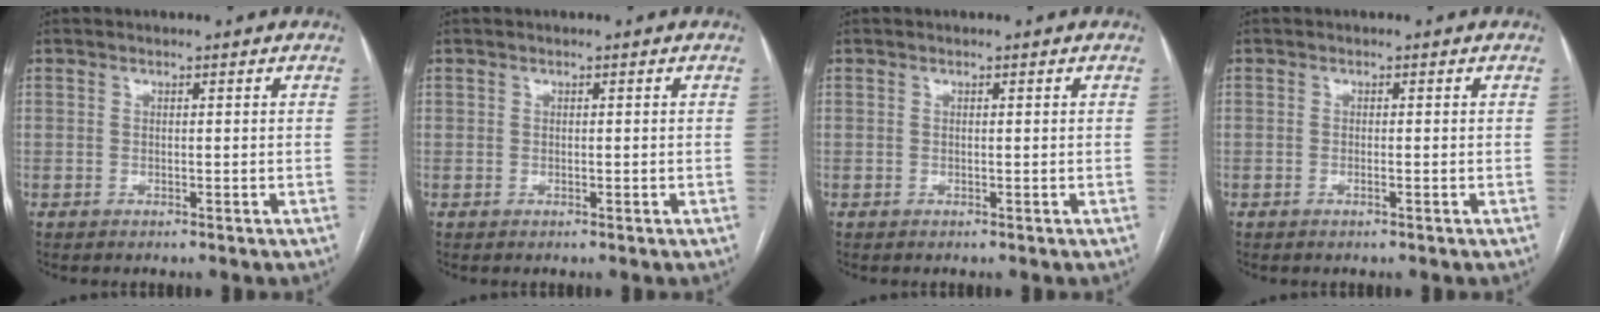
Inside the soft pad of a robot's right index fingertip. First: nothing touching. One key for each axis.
{"total": 0.0}
{"total": 0.0}
{"total": 0.6, "fx": -0.3, "fy": 0.0, "fz": 0.5, "tx": -0.012, "ty": 0.001, "tz": -0.004}